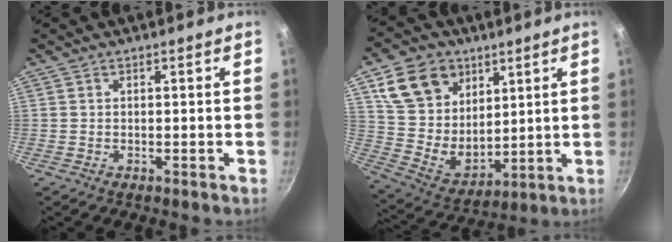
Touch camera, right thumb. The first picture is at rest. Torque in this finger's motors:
{"motor_torque": [0.21, 2.31, 0.09, -0.05, 0.04]}